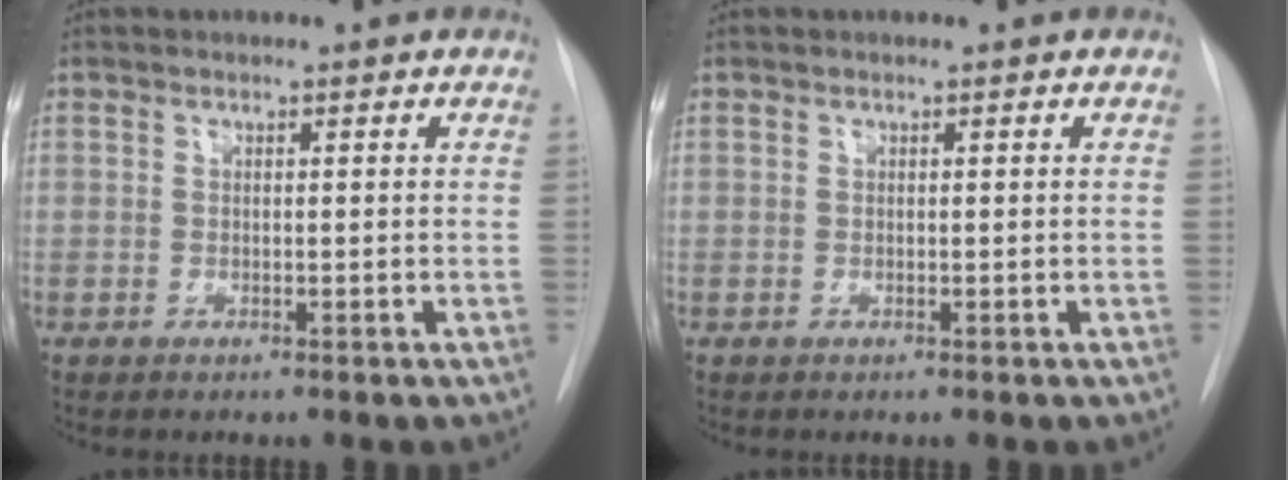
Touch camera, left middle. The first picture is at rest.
{"total": 0.0}